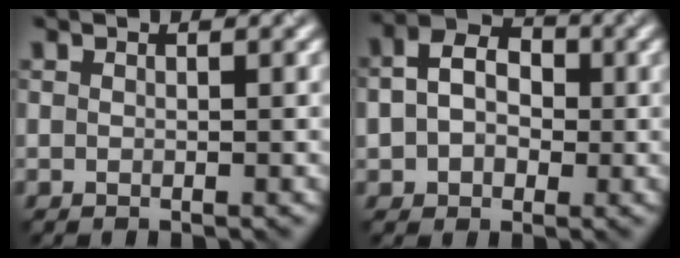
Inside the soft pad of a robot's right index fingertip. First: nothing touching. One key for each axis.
{"total": 5.5, "fx": 0.3, "fy": 4.2, "fz": 3.5, "tx": -0.055, "ty": 0.014, "tz": -0.010}